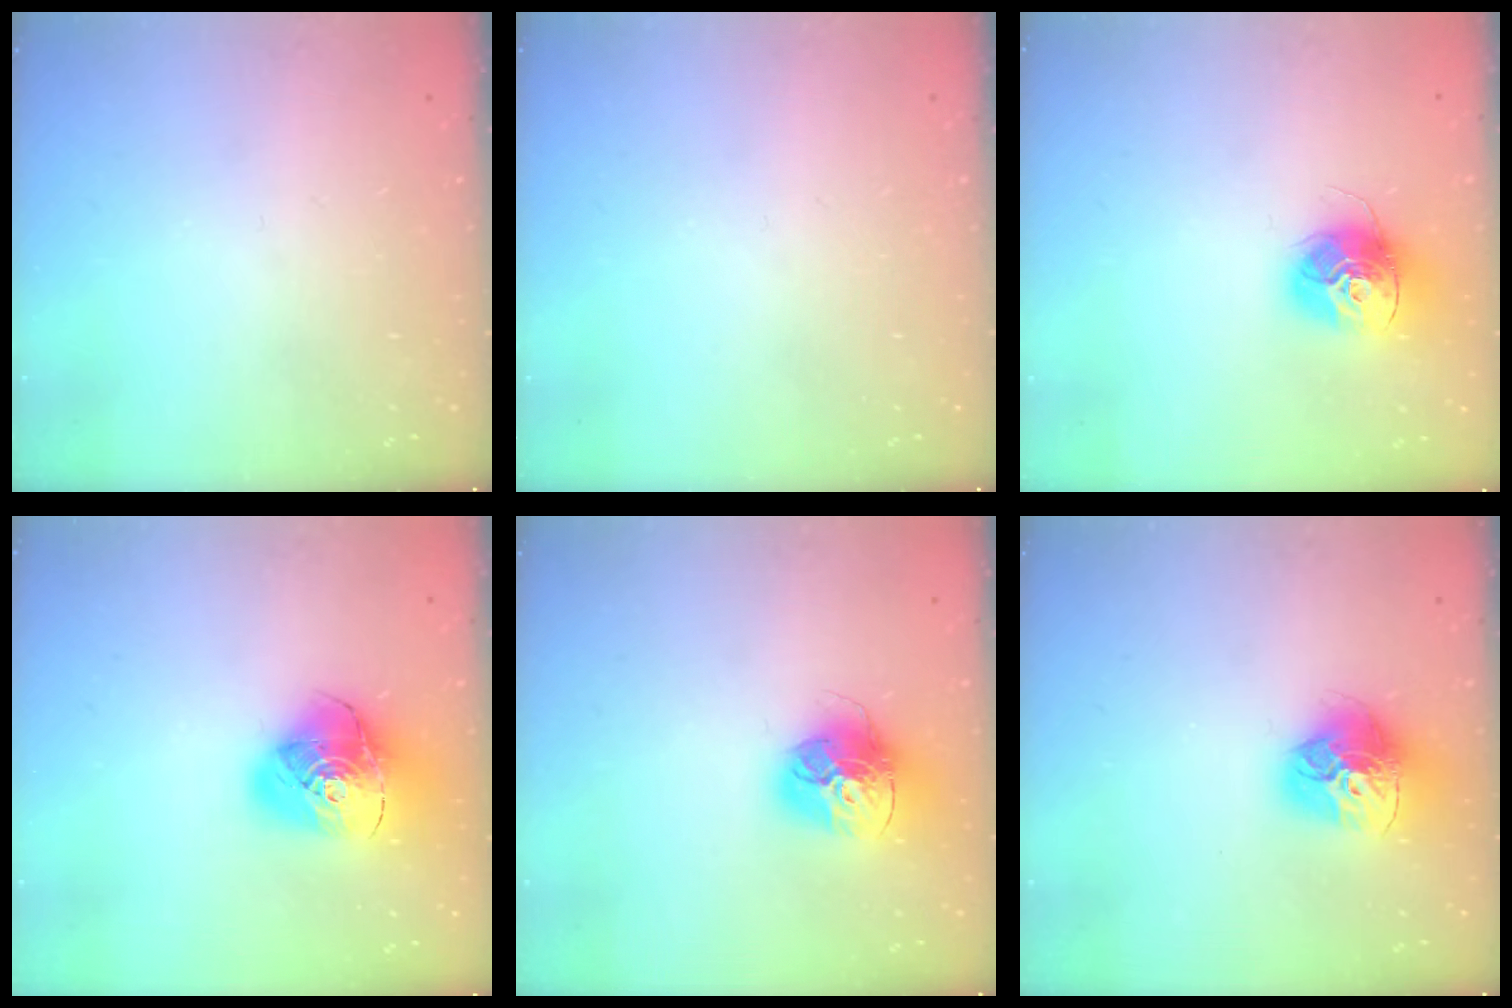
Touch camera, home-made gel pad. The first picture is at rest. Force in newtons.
{"total": 0.0}
{"total": 14.6, "press": 14.5, "slide": 1.4}
{"total": 17.5, "press": 17.3, "slide": 2.1}
{"total": 16.2, "press": 16.1, "slide": 1.6}
{"total": 16.9, "press": 16.8, "slide": 1.7}